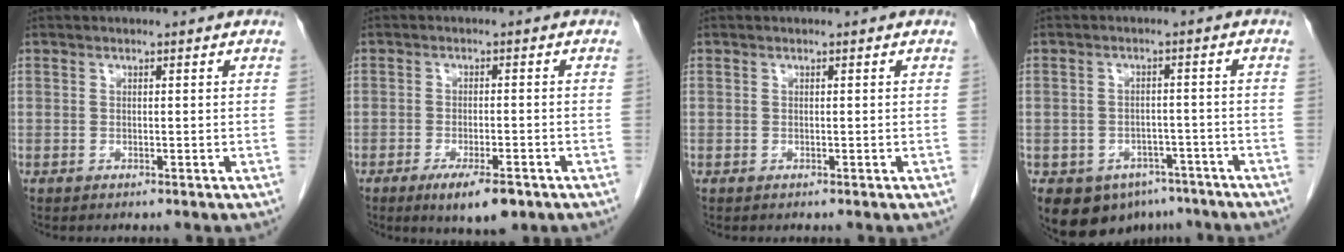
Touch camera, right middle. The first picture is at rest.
{"total": 6.6, "force": [-4.0, 1.7, 4.9], "torque": [-0.077, -0.010, -0.056]}
{"total": 0.0}
{"total": 9.5, "force": [-6.5, 6.3, 3.1], "torque": [-0.041, 0.008, -0.086]}